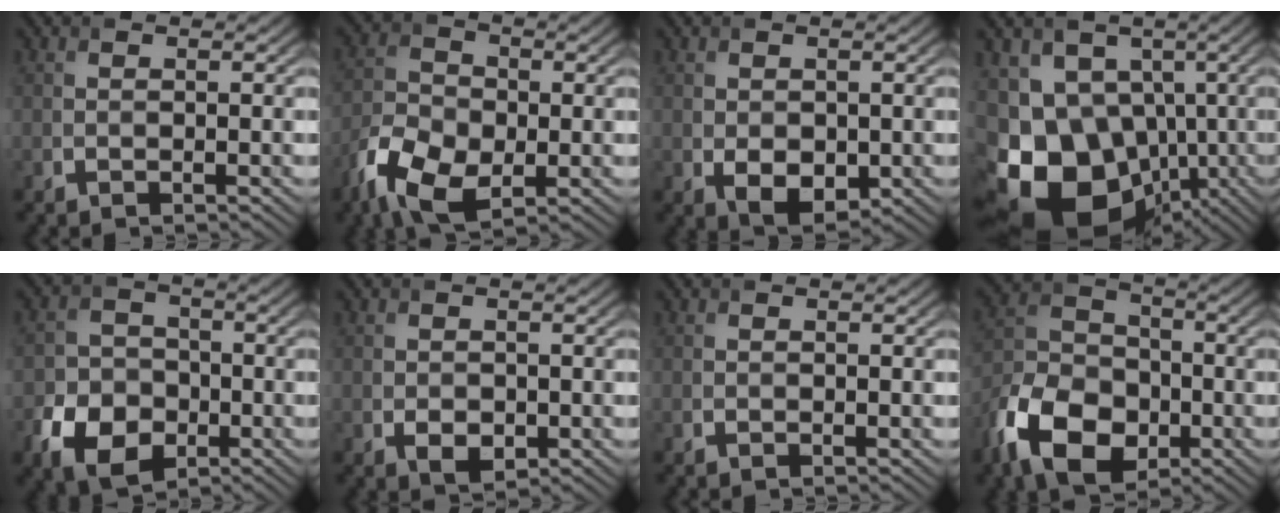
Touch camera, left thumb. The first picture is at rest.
{"total": 9.1, "force": [-4.2, 5.4, 6.0], "torque": [-0.135, -0.012, -0.088]}
{"total": 3.7, "force": [-0.7, 2.6, 2.6], "torque": [-0.056, -0.016, -0.006]}
{"total": 16.2, "force": [-5.6, 12.1, 9.1], "torque": [-0.195, -0.021, -0.085]}
{"total": 7.8, "force": [-3.5, 5.8, 3.9], "torque": [-0.083, -0.018, -0.070]}
{"total": 2.4, "force": [-0.7, 1.7, 1.5], "torque": [-0.028, -0.010, -0.010]}
{"total": 0.0}
{"total": 12.3, "force": [-5.9, 8.0, 7.3], "torque": [-0.169, -0.016, -0.129]}